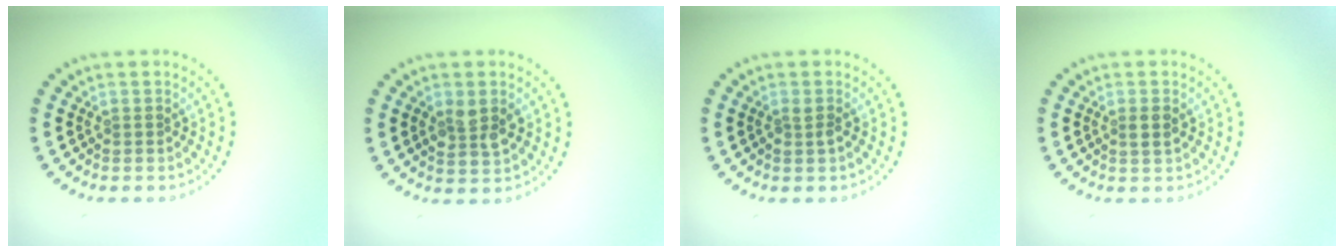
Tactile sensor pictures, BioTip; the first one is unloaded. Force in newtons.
{"total": 2.7, "press": 2.7, "slide": 0.2}
{"total": 0.6, "press": 0.6, "slide": 0.2}
{"total": 1.3, "press": 1.3, "slide": 0.4}